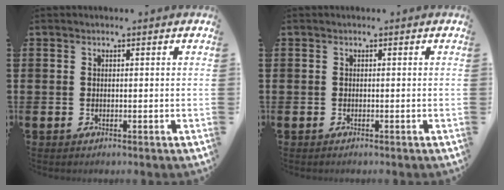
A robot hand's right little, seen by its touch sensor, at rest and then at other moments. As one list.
[{"total": 0.0}]